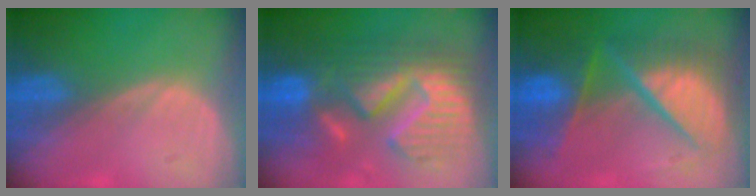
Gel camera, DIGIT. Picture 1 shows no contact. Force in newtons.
{"total": 12.9, "press": 12.8, "slide": 1.3}
{"total": 10.9, "press": 10.9, "slide": 1.4}